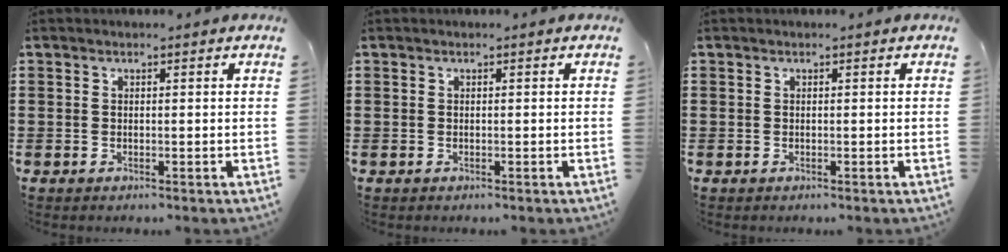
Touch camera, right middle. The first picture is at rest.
{"total": 0.0}
{"total": 0.0}